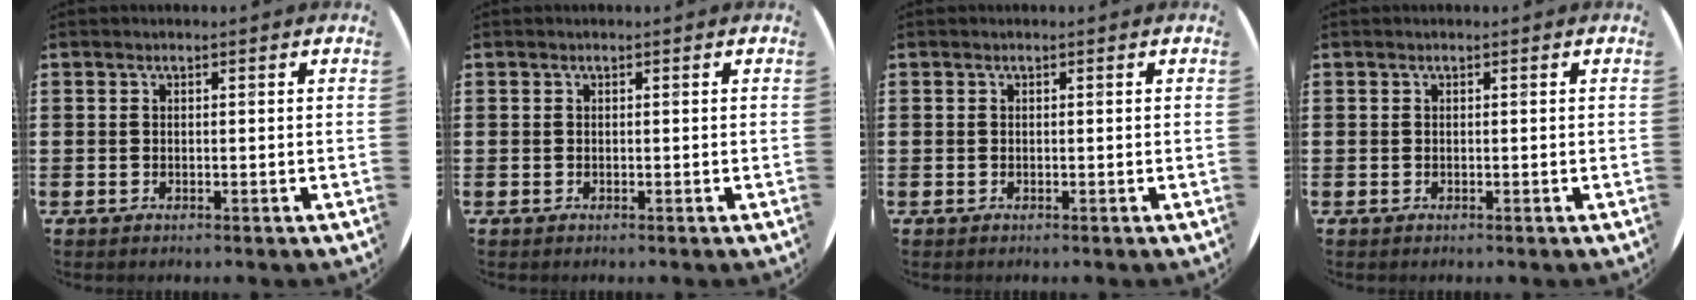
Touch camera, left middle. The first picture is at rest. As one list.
[{"total": 0.0}, {"total": 0.0}, {"total": 0.0}]